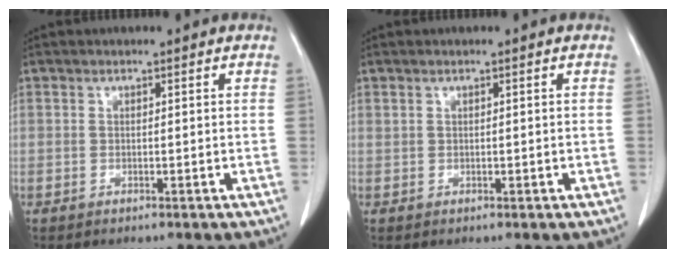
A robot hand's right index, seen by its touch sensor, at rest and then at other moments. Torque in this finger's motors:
{"motor_torque": [-0.11, 0.17, 0.00, 0.01]}